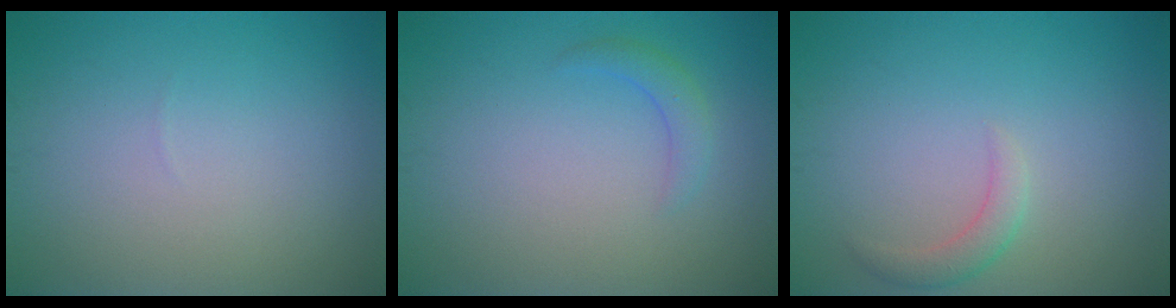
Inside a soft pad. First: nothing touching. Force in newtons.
{"total": 1.6, "press": 1.6, "slide": 0.0}
{"total": 1.6, "press": 1.6, "slide": 0.1}